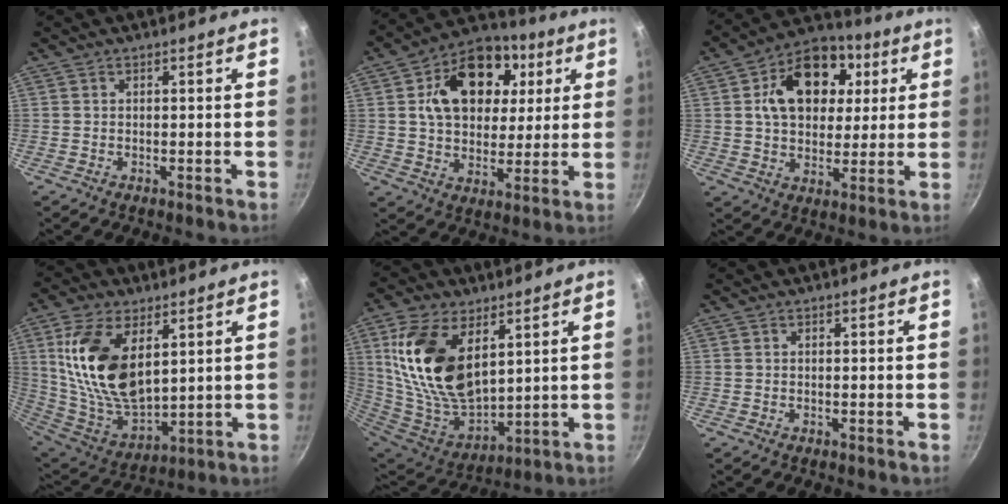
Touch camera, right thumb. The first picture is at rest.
{"total": 19.4, "force": [5.6, 13.8, 12.4], "torque": [-0.173, 0.007, 0.081]}
{"total": 18.0, "force": [4.9, 12.8, 11.6], "torque": [-0.153, 0.008, 0.067]}
{"total": 19.7, "force": [6.0, 10.8, 15.3], "torque": [-0.279, -0.039, 0.130]}
{"total": 21.3, "force": [7.4, 12.0, 16.0], "torque": [-0.296, -0.049, 0.156]}
{"total": 0.0}